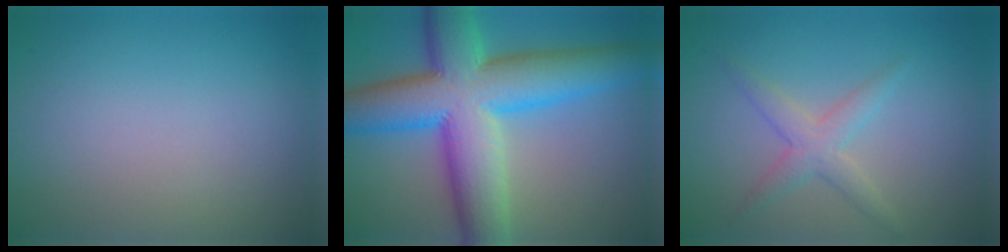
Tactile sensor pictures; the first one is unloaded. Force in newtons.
{"total": 13.3, "press": 13.3, "slide": 0.1}
{"total": 2.4, "press": 2.4, "slide": 0.1}